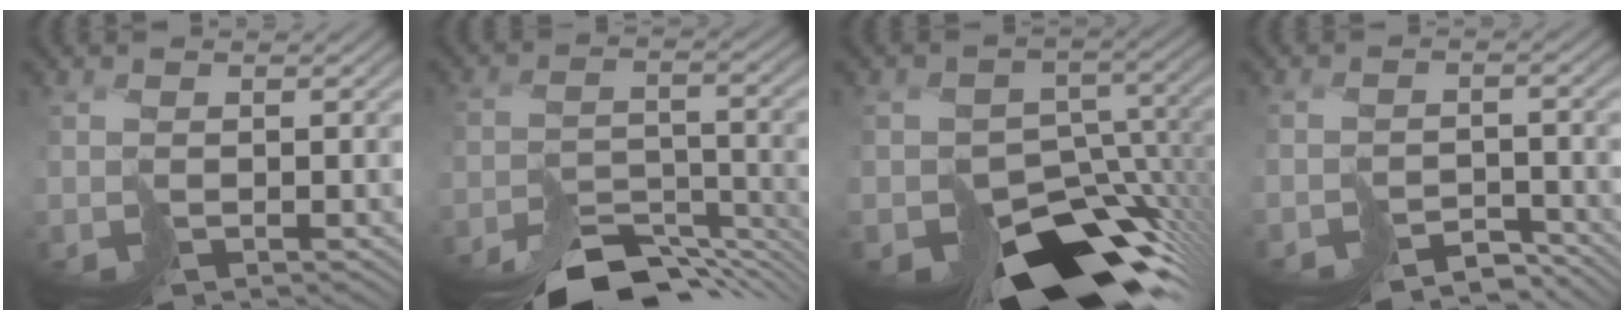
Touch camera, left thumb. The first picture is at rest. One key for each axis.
{"total": 9.3, "fx": -8.5, "fy": 2.0, "fz": 3.3, "tx": -0.038, "ty": 0.002, "tz": -0.136}
{"total": 14.8, "fx": -9.6, "fy": 8.3, "fz": 7.7, "tx": -0.122, "ty": -0.031, "tz": -0.130}
{"total": 5.5, "fx": -5.4, "fy": 1.3, "fz": 0.6, "tx": 0.002, "ty": -0.007, "tz": -0.078}